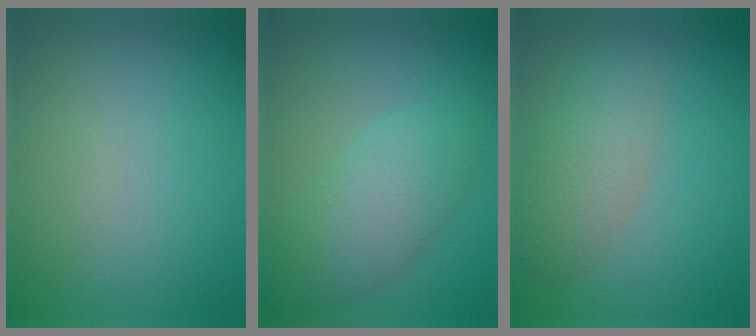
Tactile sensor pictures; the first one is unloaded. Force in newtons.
{"total": 4.5, "press": 4.5, "slide": 0.1}
{"total": 3.5, "press": 3.5, "slide": 0.2}